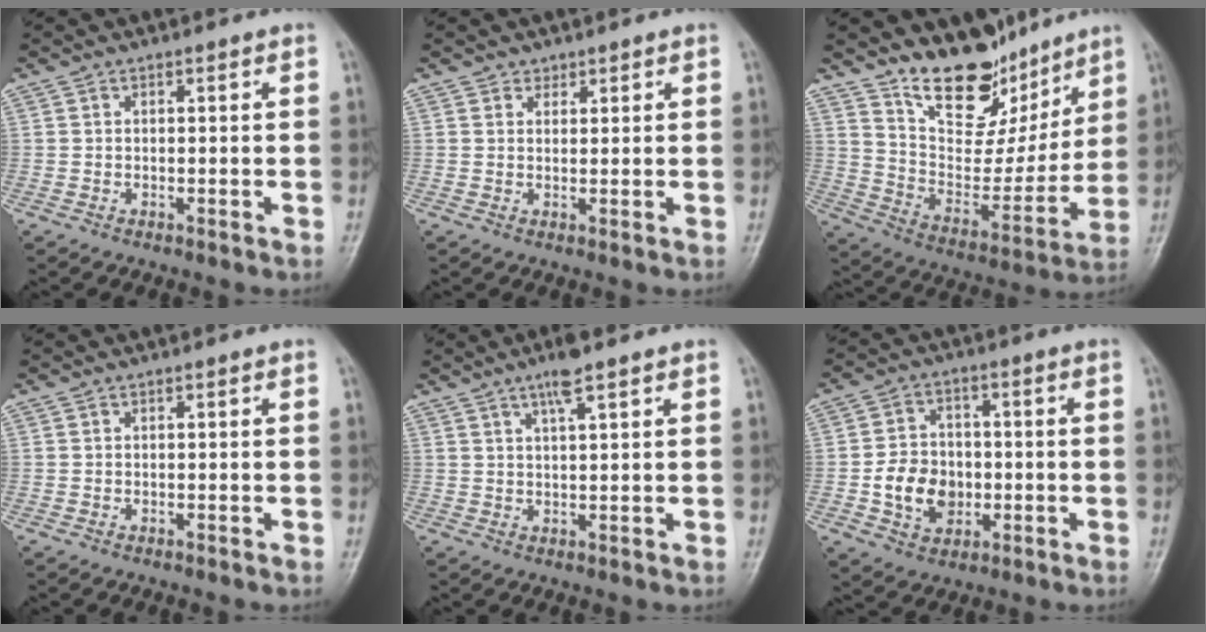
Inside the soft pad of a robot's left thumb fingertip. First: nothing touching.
{"total": 1.5, "force": [1.1, 1.0, -0.1], "torque": [0.019, -0.006, 0.010]}
{"total": 16.6, "force": [13.0, 7.9, 6.6], "torque": [-0.050, -0.083, 0.226]}
{"total": 0.0}
{"total": 4.4, "force": [2.7, 0.6, 3.4], "torque": [-0.064, -0.005, 0.049]}
{"total": 9.6, "force": [-1.6, 7.7, 5.5], "torque": [-0.067, 0.011, -0.027]}